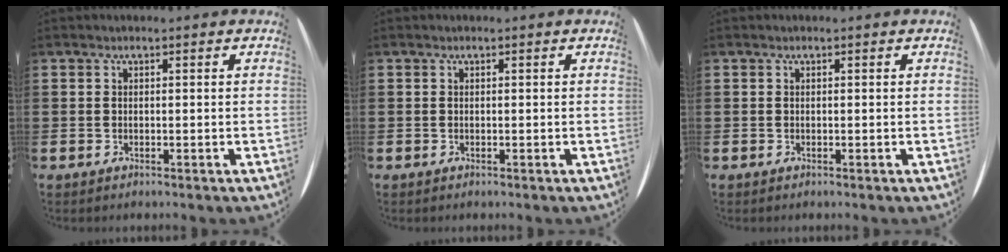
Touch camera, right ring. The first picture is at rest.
{"total": 0.0}
{"total": 0.0}